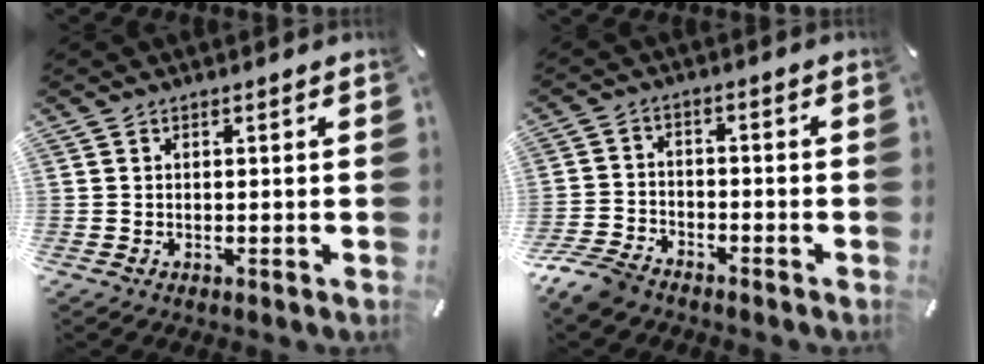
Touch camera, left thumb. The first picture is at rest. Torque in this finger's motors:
{"motor_torque": [-0.46, 1.06, 0.30, 0.29, 0.07]}